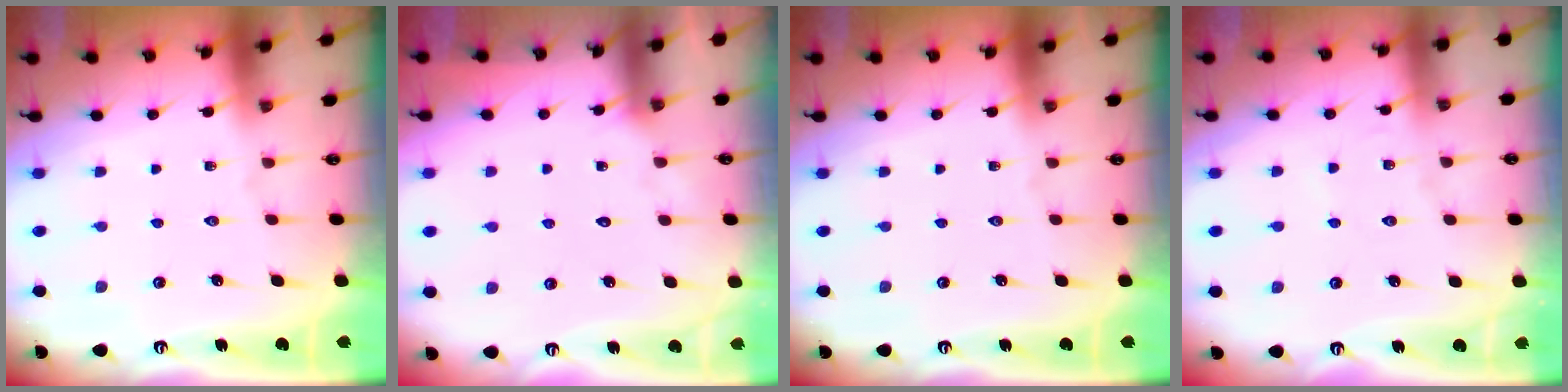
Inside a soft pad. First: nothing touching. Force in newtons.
{"total": 1.9, "press": 1.9, "slide": 0.1}
{"total": 0.0}
{"total": 3.4, "press": 3.4, "slide": 0.4}